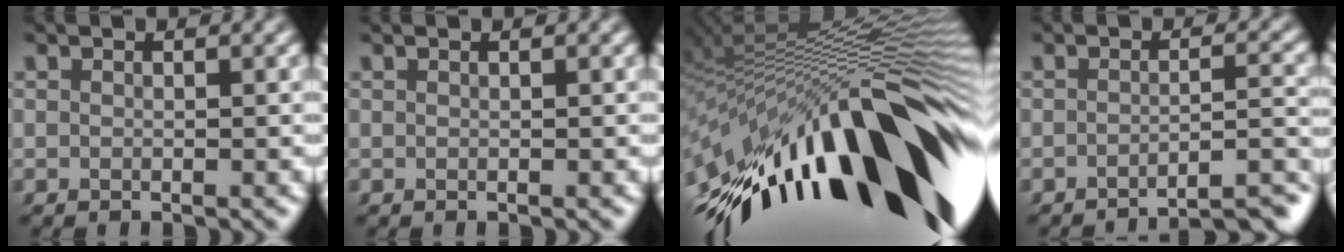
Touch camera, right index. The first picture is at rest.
{"total": 0.0}
{"total": 18.7, "force": [-8.3, 9.0, 14.0], "torque": [-0.218, 0.019, -0.118]}
{"total": 6.4, "force": [-6.0, 0.6, 2.1], "torque": [-0.010, -0.003, -0.099]}